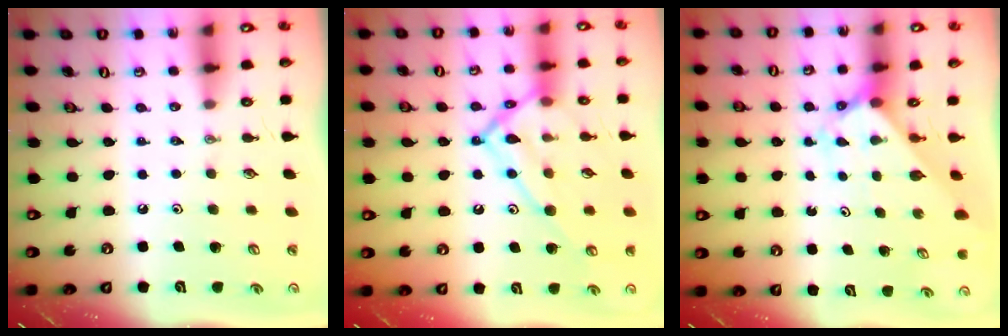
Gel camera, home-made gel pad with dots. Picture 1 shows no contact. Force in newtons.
{"total": 17.0, "press": 16.9, "slide": 1.5}
{"total": 2.2, "press": 2.2, "slide": 0.2}